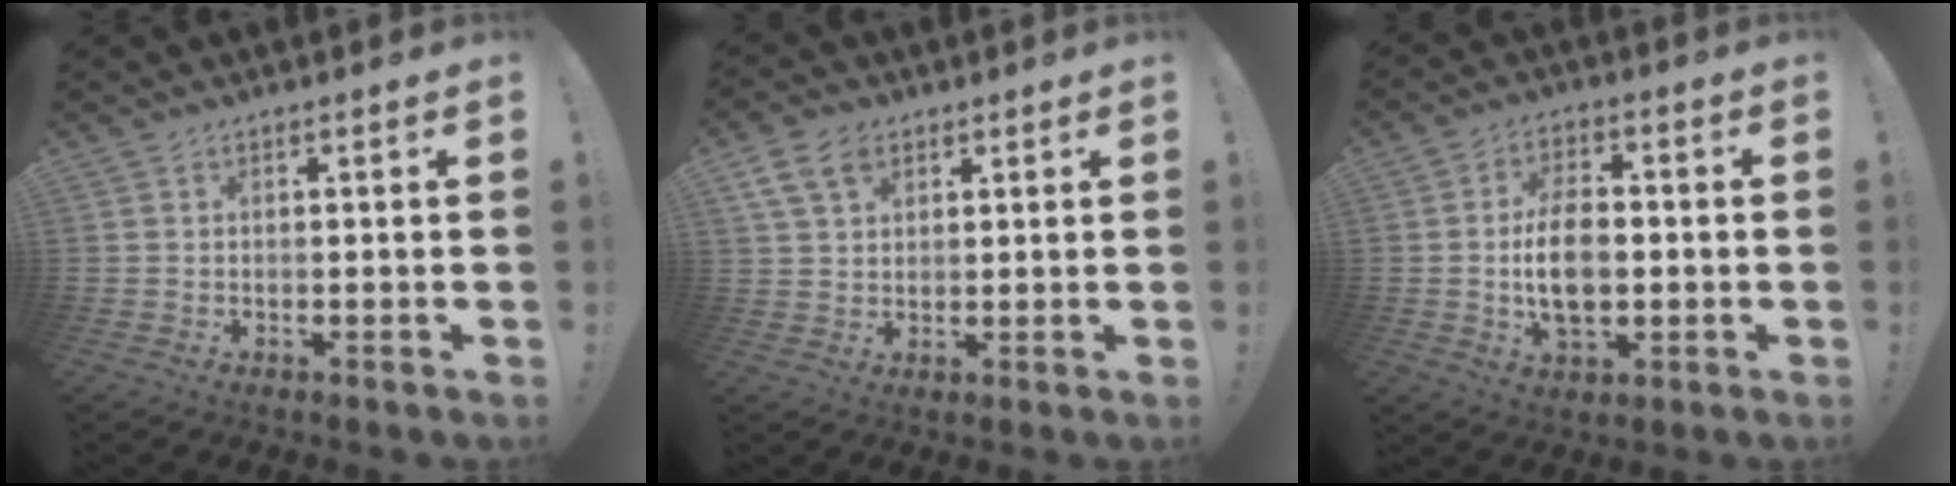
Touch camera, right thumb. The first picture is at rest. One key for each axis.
{"total": 8.5, "fx": 4.3, "fy": 5.7, "fz": 4.7, "tx": -0.079, "ty": -0.005, "tz": 0.085}
{"total": 12.3, "fx": -1.1, "fy": 7.6, "fz": 9.6, "tx": -0.176, "ty": -0.001, "tz": -0.023}